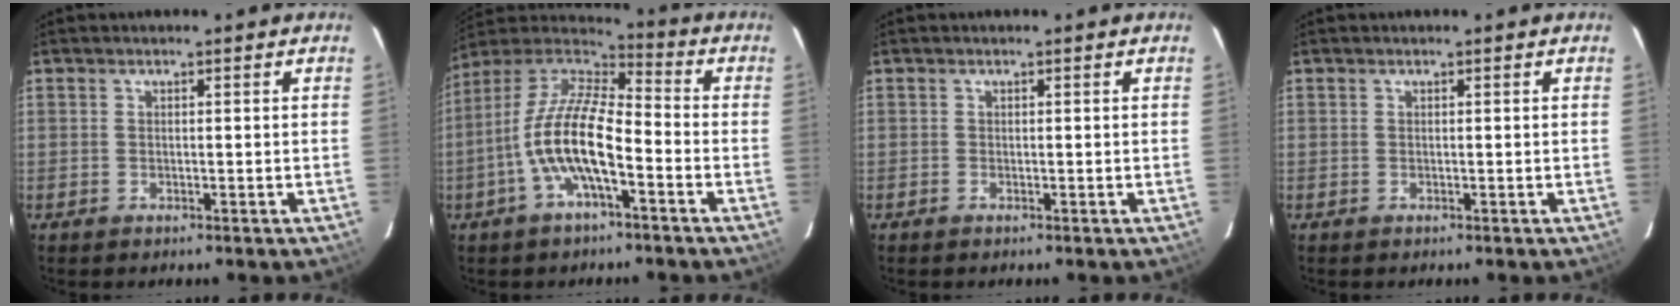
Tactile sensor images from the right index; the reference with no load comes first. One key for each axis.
{"total": 13.9, "fx": -4.7, "fy": 4.5, "fz": 12.3, "tx": -0.246, "ty": 0.002, "tz": -0.096}
{"total": 0.0}
{"total": 0.0}